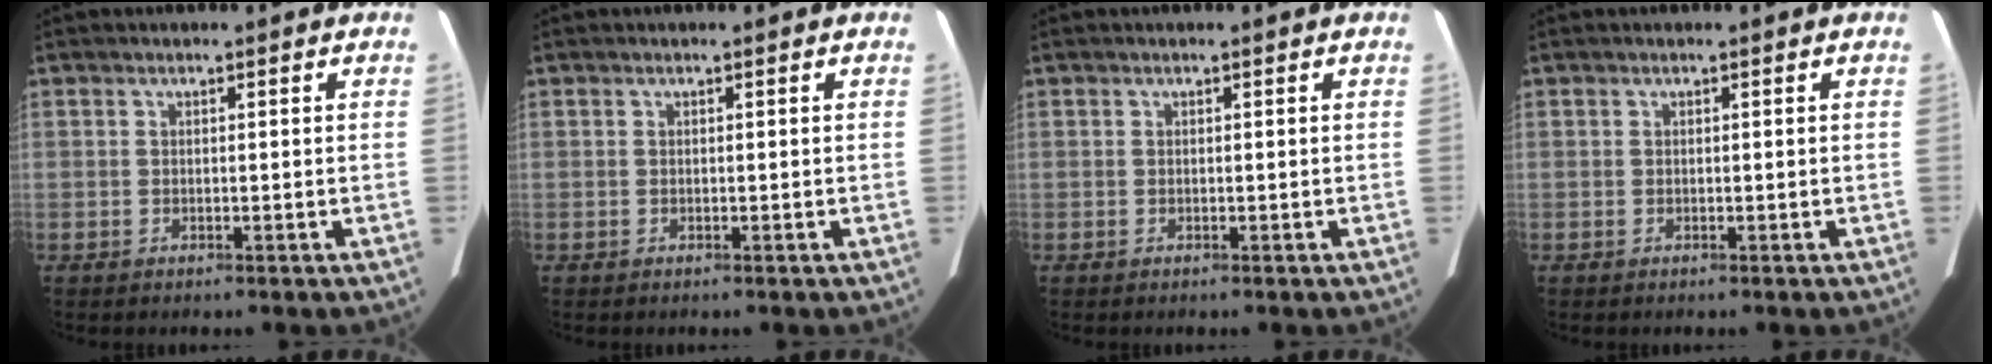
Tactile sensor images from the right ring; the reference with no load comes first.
{"total": 0.0}
{"total": 0.0}
{"total": 0.0}